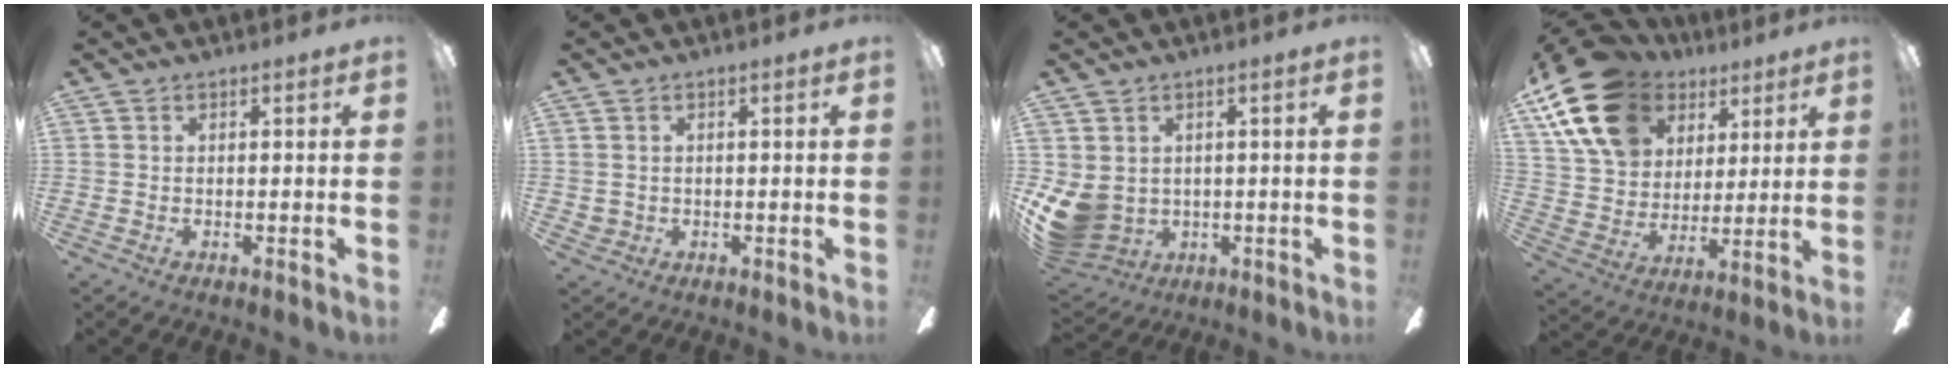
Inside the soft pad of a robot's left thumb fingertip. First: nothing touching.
{"total": 1.8, "force": [1.0, 1.5, 0.5], "torque": [-0.011, 0.002, 0.018]}
{"total": 7.8, "force": [0.3, 6.9, 3.8], "torque": [-0.103, -0.007, 0.009]}
{"total": 20.4, "force": [10.6, 14.0, 10.3], "torque": [-0.201, -0.036, 0.201]}